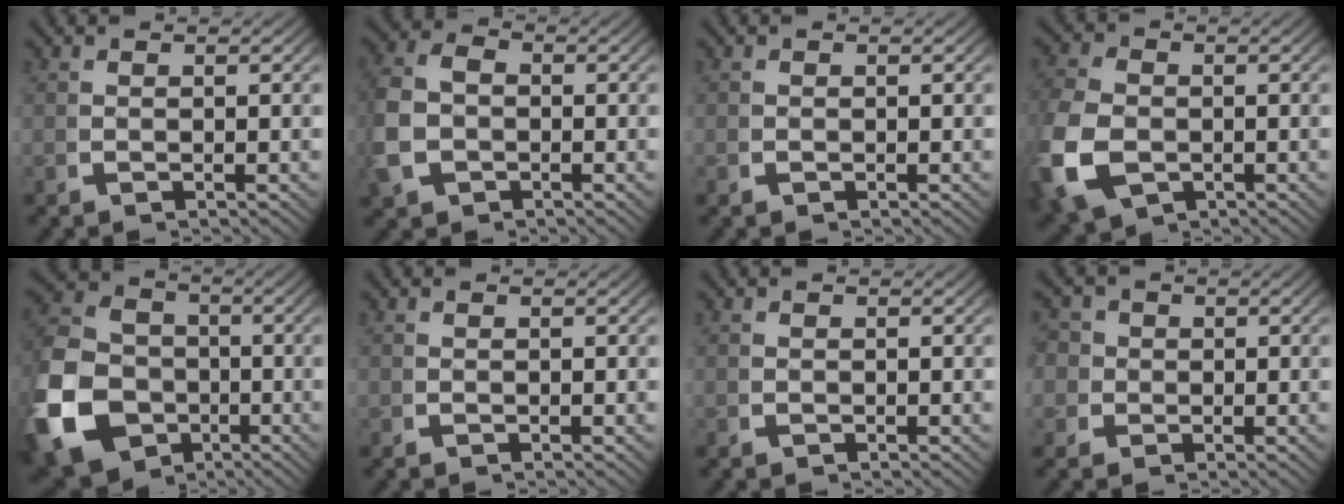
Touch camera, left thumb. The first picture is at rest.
{"total": 6.1, "force": [-0.9, 4.8, 3.6], "torque": [-0.106, -0.019, -0.011]}
{"total": 0.0}
{"total": 7.7, "force": [-2.1, 5.7, 4.8], "torque": [-0.140, -0.036, -0.015]}
{"total": 16.9, "force": [-4.7, 14.1, 8.0], "torque": [-0.213, -0.071, -0.062]}
{"total": 0.0}
{"total": 0.0}
{"total": 4.8, "force": [0.4, 4.3, 2.0], "torque": [-0.045, -0.015, 0.006]}